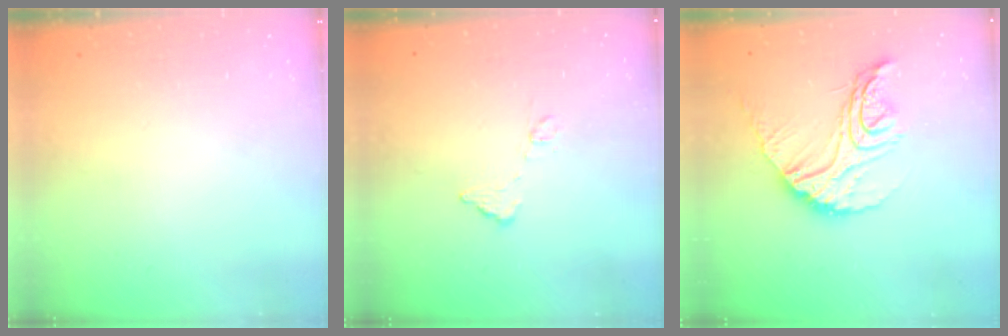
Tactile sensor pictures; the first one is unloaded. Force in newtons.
{"total": 6.4, "press": 6.4, "slide": 0.4}
{"total": 16.2, "press": 16.2, "slide": 1.2}